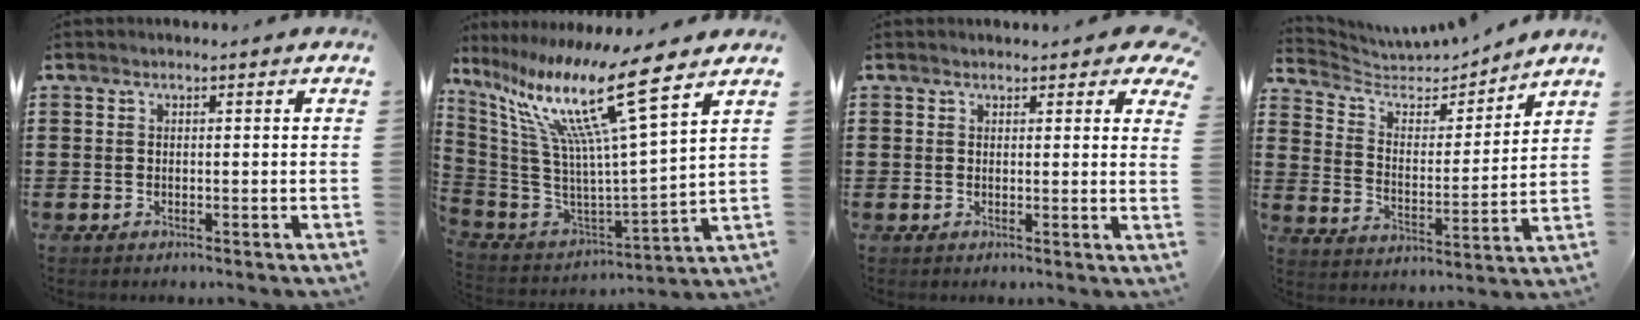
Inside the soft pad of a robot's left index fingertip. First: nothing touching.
{"total": 17.0, "force": [10.2, 1.2, 13.5], "torque": [-0.306, -0.067, 0.152]}
{"total": 2.4, "force": [2.1, 1.2, 0.3], "torque": [0.003, -0.004, 0.035]}
{"total": 4.7, "force": [4.4, 1.4, 1.1], "torque": [-0.050, -0.033, 0.069]}